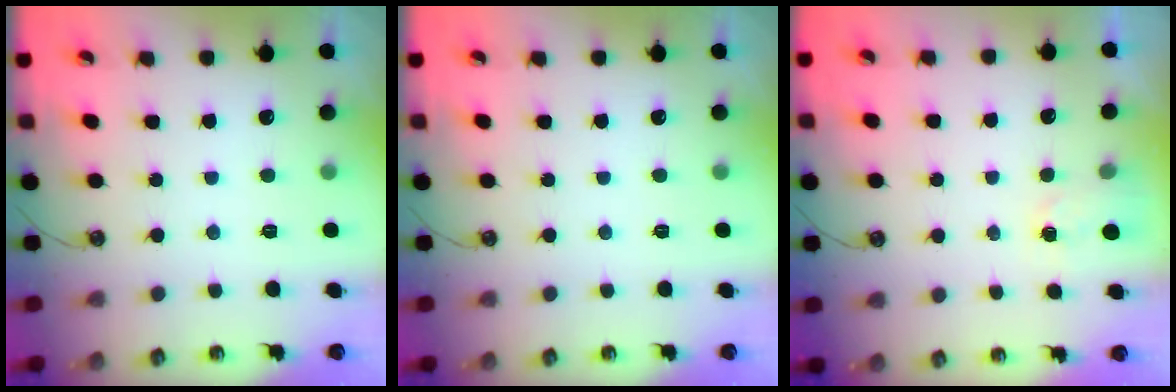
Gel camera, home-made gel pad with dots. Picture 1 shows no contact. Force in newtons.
{"total": 0.0}
{"total": 1.1, "press": 1.1, "slide": 0.3}